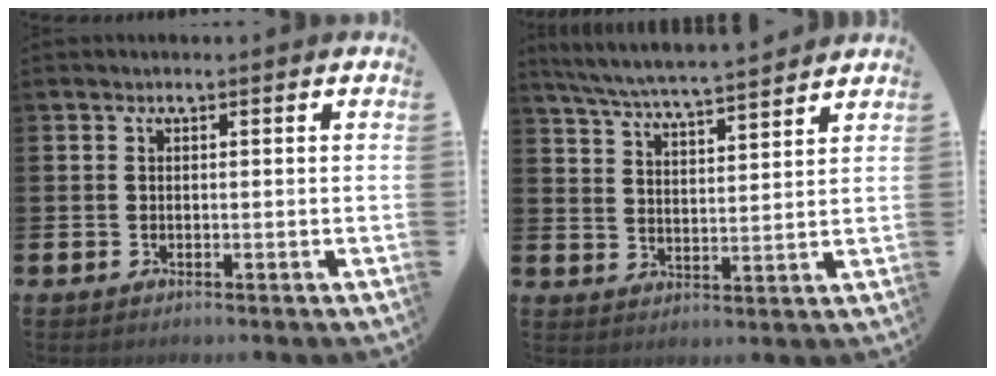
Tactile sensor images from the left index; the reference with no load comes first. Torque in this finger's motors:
{"motor_torque": [0.97, -1.16, 0.66, 0.17]}